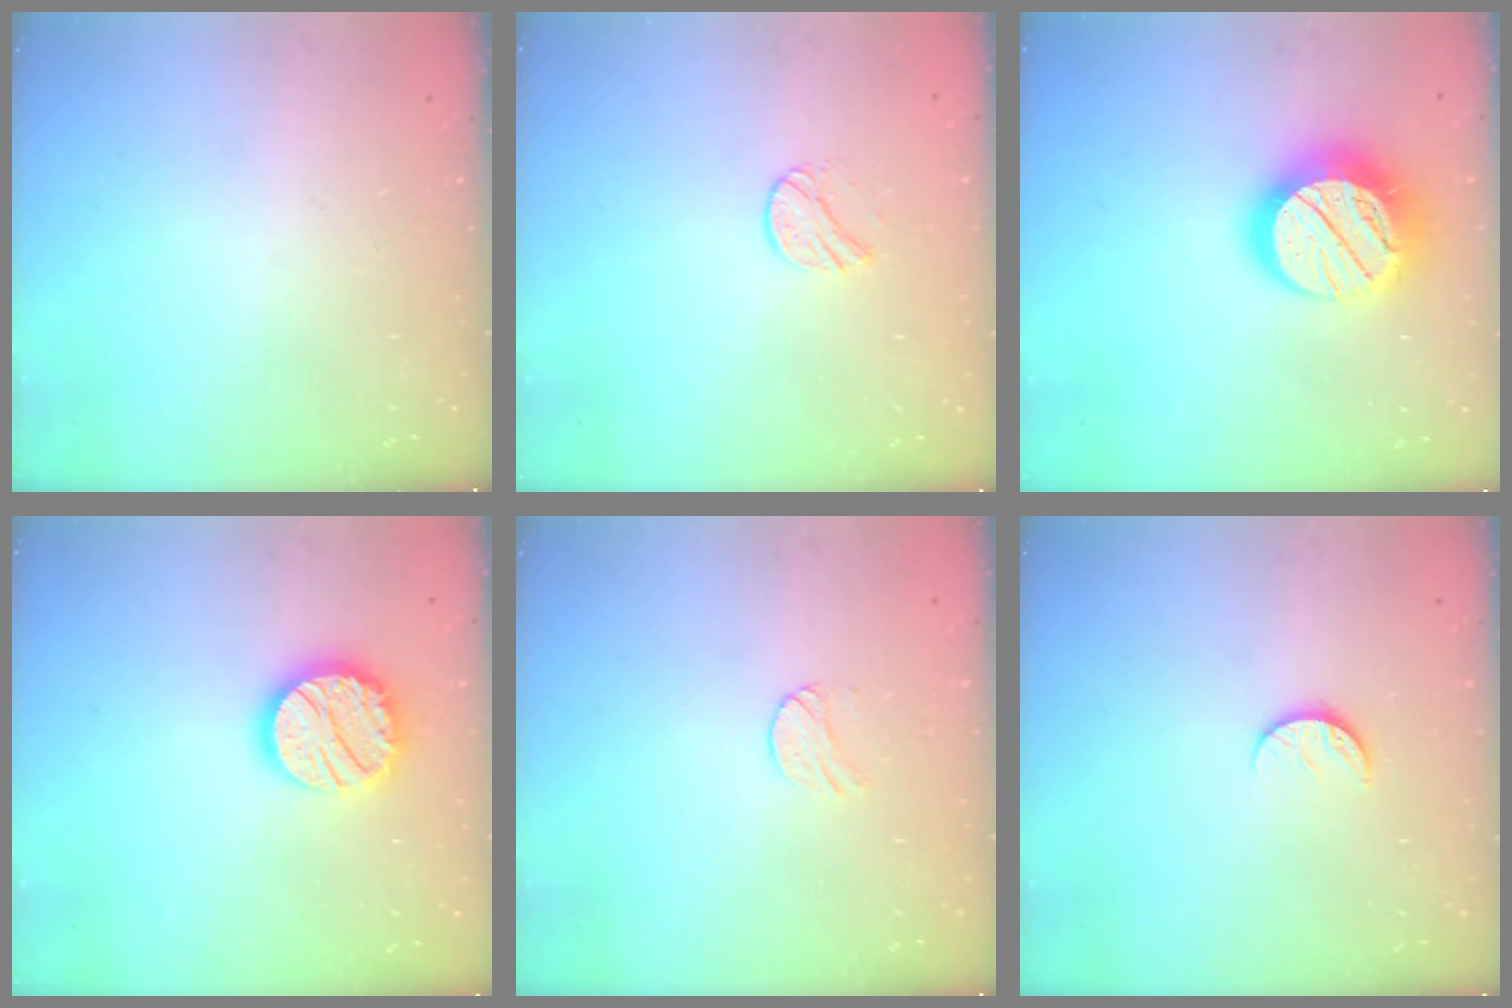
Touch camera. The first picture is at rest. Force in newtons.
{"total": 7.2, "press": 7.1, "slide": 0.5}
{"total": 21.1, "press": 21.1, "slide": 1.7}
{"total": 16.6, "press": 16.6, "slide": 1.2}
{"total": 6.2, "press": 6.2, "slide": 0.5}
{"total": 7.1, "press": 7.0, "slide": 0.7}